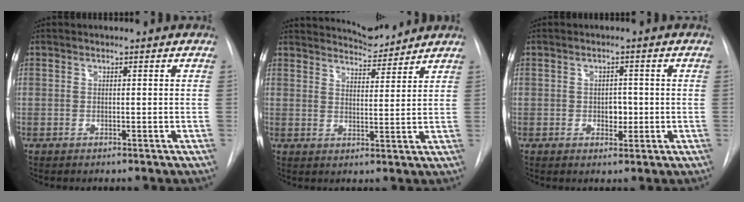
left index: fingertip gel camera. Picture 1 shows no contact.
{"total": 6.7, "force": [6.6, 0.5, 0.8], "torque": [-0.016, -0.008, 0.099]}
{"total": 2.2, "force": [-0.6, 1.5, 1.5], "torque": [-0.017, -0.004, -0.008]}